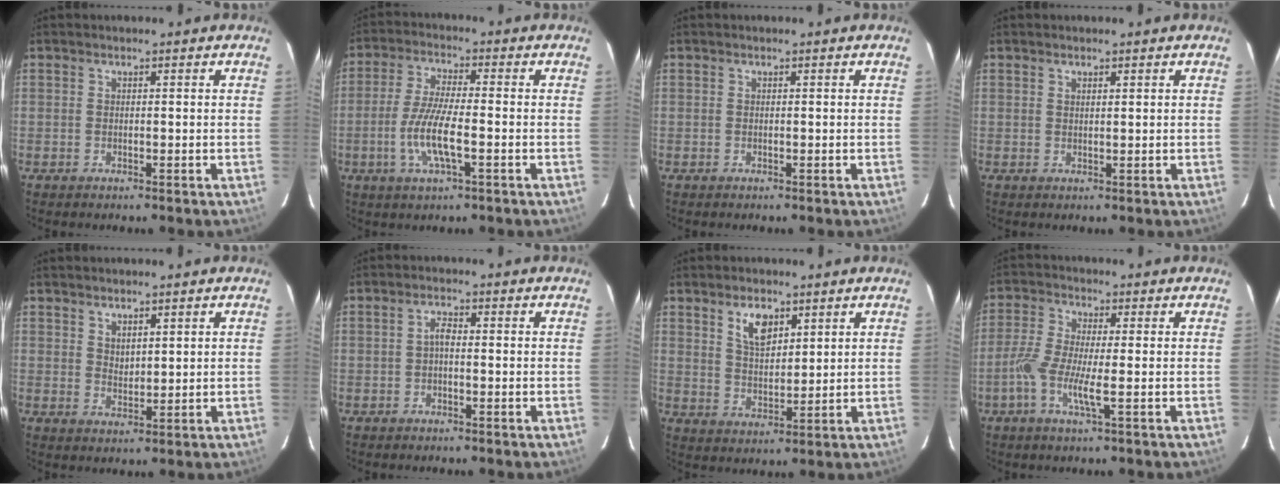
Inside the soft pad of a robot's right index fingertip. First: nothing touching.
{"total": 9.1, "force": [-2.7, 1.7, 8.5], "torque": [-0.174, -0.006, -0.053]}
{"total": 0.0}
{"total": 0.9, "force": [0.7, 0.2, 0.5], "torque": [-0.008, 0.001, 0.013]}
{"total": 2.8, "force": [2.1, 1.4, 1.3], "torque": [-0.017, -0.002, 0.038]}
{"total": 1.6, "force": [-0.4, 0.7, 1.4], "torque": [-0.027, 0.008, -0.010]}
{"total": 6.3, "force": [3.6, 3.1, 4.1], "torque": [-0.071, 0.004, 0.070]}
{"total": 6.3, "force": [-2.0, 0.6, 5.9], "torque": [-0.132, -0.005, -0.044]}